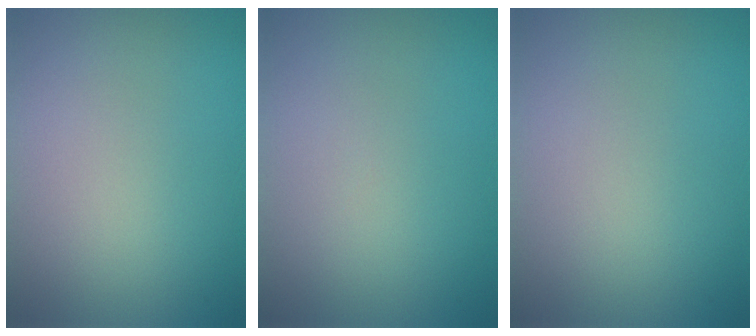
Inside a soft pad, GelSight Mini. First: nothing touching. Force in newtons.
{"total": 0.0}
{"total": 0.0}